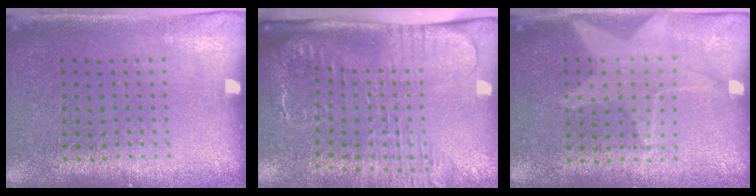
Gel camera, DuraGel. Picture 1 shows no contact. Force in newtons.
{"total": 2.6, "press": 2.0, "slide": 1.7}
{"total": 1.1, "press": 1.1, "slide": 0.2}